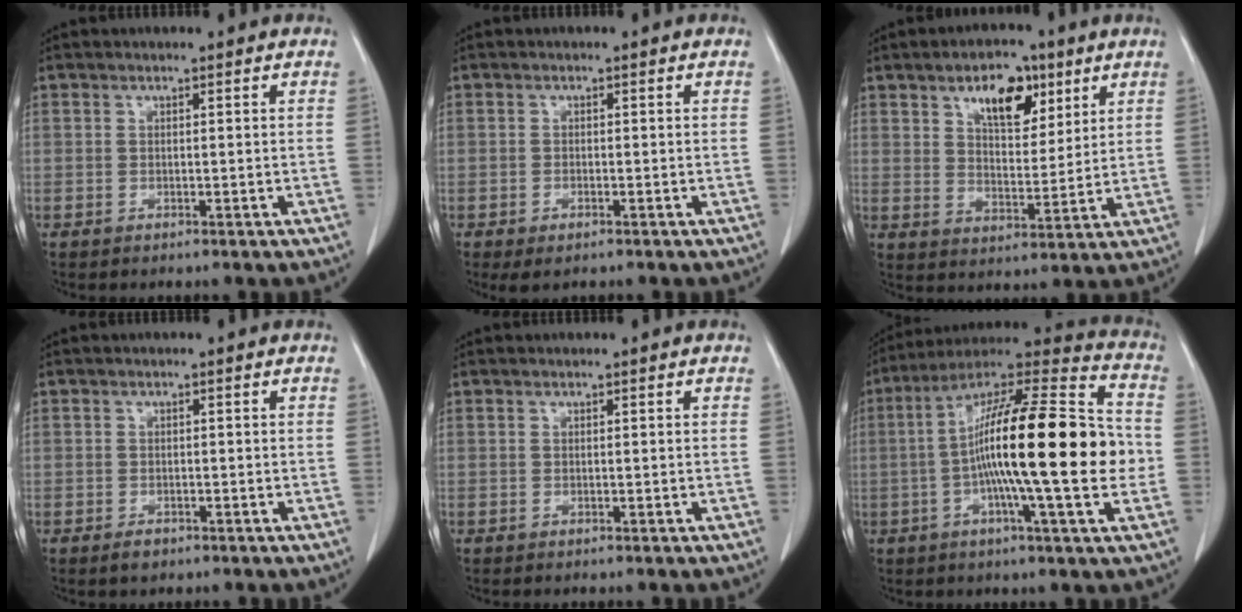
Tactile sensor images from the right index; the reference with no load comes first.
{"total": 2.1, "force": [-1.3, 0.9, 1.5], "torque": [-0.029, -0.003, -0.012]}
{"total": 9.3, "force": [5.2, 4.5, 6.3], "torque": [-0.100, 0.008, 0.089]}
{"total": 1.6, "force": [-1.0, 1.1, 0.7], "torque": [-0.011, 0.002, -0.012]}
{"total": 0.0}
{"total": 23.9, "force": [-1.7, 2.1, 23.8], "torque": [-0.370, 0.014, -0.039]}